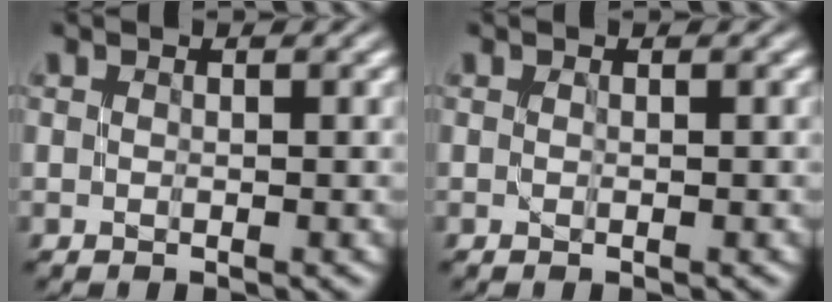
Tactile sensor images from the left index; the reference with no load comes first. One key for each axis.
{"total": 0.0}